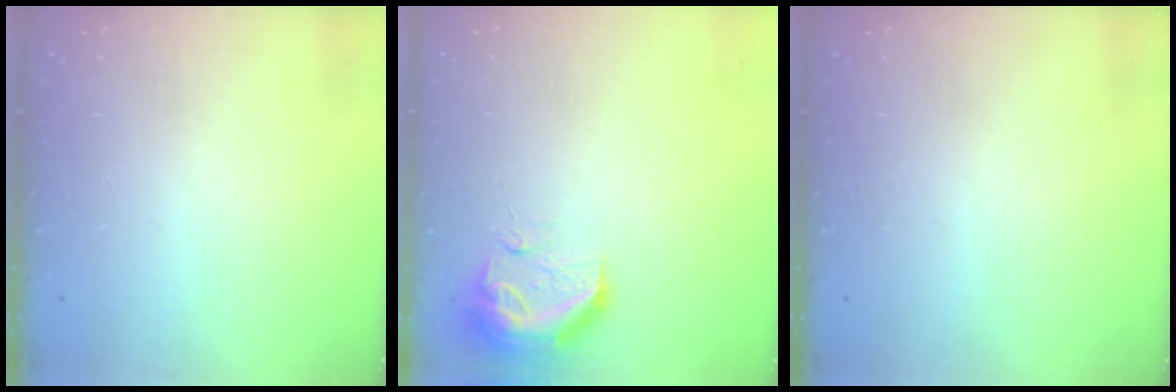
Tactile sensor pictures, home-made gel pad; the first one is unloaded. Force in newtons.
{"total": 19.2, "press": 13.9, "slide": 13.3}
{"total": 0.0}